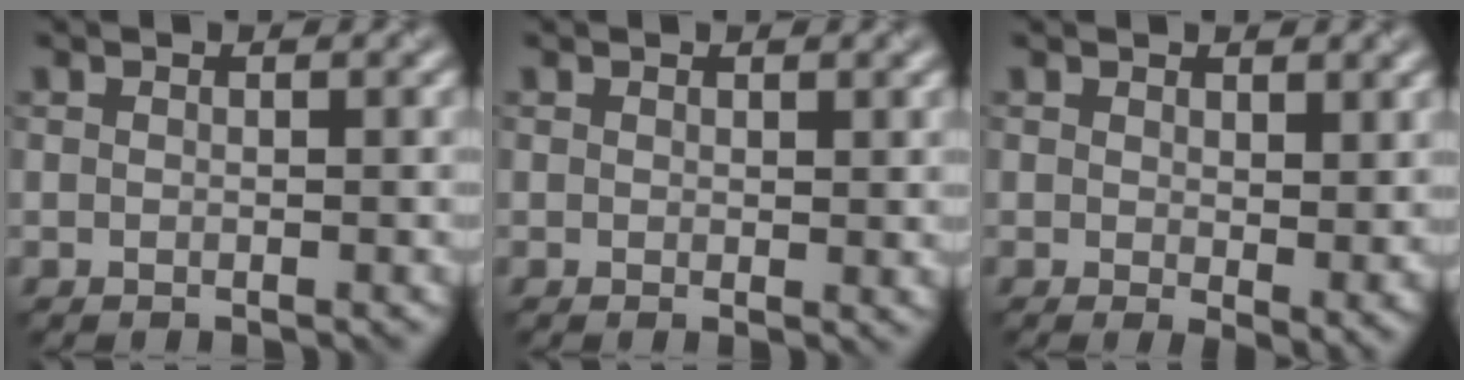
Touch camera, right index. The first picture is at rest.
{"total": 0.9, "force": [0.3, 0.2, 0.8], "torque": [-0.016, -0.005, 0.008]}
{"total": 3.4, "force": [0.4, 1.3, 3.1], "torque": [-0.054, -0.014, 0.014]}